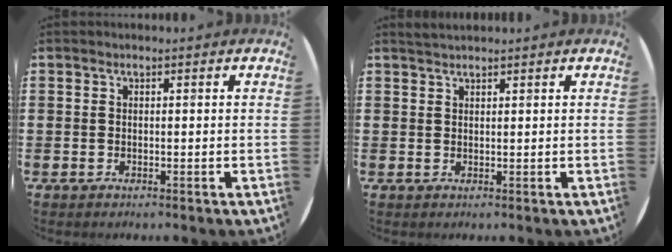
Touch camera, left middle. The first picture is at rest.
{"total": 1.2, "force": [1.2, 0.0, 0.1], "torque": [-0.003, 0.002, 0.022]}